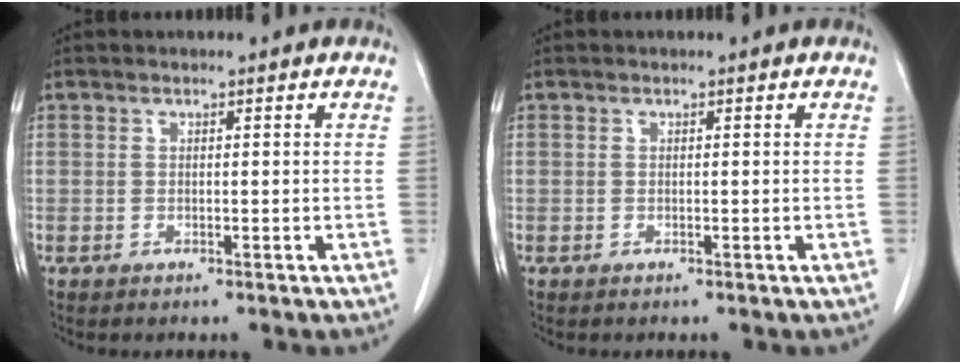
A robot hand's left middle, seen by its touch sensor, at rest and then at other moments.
{"total": 0.0}